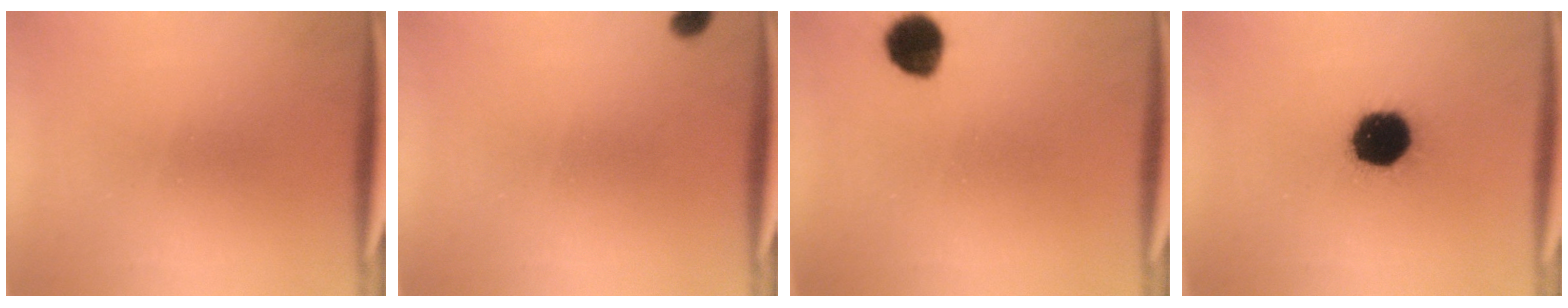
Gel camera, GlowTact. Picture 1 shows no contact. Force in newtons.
{"total": 1.5}
{"total": 7.5}
{"total": 14.0}